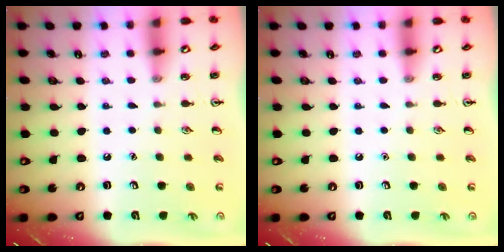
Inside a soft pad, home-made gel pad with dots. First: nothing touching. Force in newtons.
{"total": 0.0}